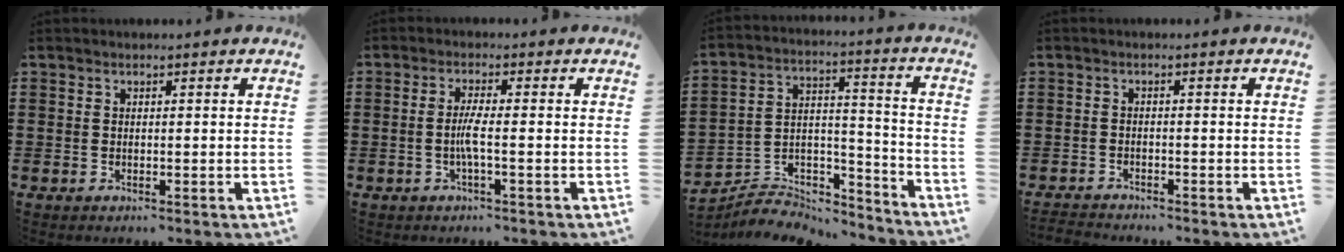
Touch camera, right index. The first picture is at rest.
{"total": 3.2, "force": [-0.7, 0.0, 3.2], "torque": [-0.066, -0.008, -0.017]}
{"total": 6.2, "force": [-5.7, 2.2, 0.9], "torque": [-0.019, 0.011, -0.114]}
{"total": 1.6, "force": [-1.6, 0.1, -0.1], "torque": [-0.003, 0.001, -0.035]}